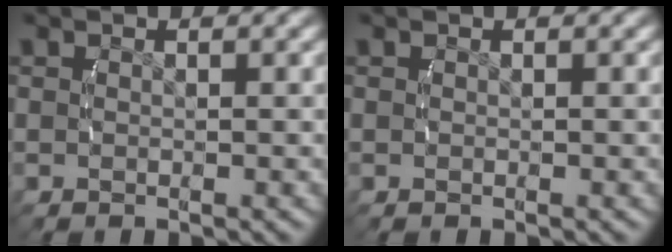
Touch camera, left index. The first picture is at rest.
{"total": 0.0}